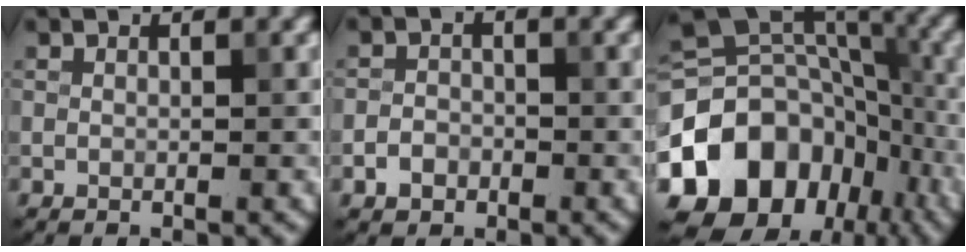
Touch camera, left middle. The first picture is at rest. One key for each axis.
{"total": 1.8, "fx": -1.0, "fy": 1.4, "fz": 0.6, "tx": -0.005, "ty": 0.002, "tz": -0.021}
{"total": 17.2, "fx": -8.0, "fy": 13.0, "fz": 8.0, "tx": -0.180, "ty": 0.004, "tz": -0.127}